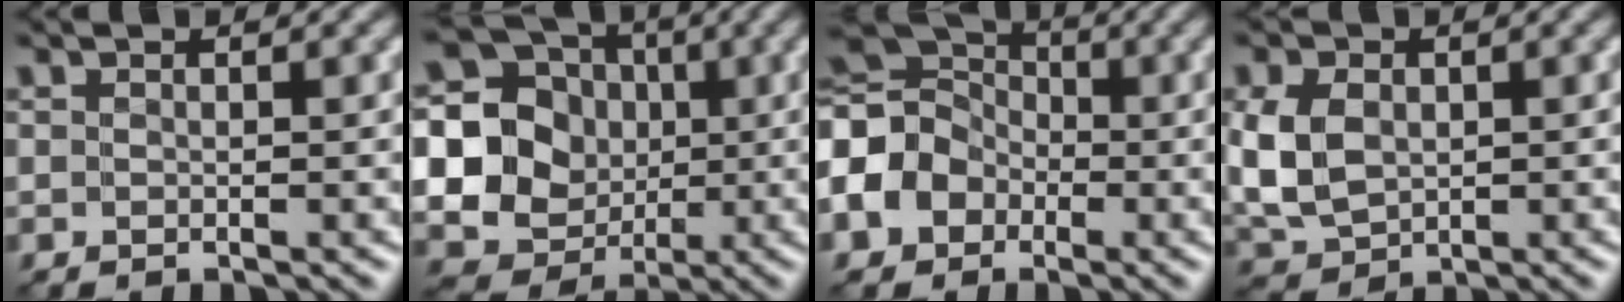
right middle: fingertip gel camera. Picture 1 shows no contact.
{"total": 16.6, "force": [0.9, 15.9, 4.7], "torque": [-0.128, 0.009, -0.004]}
{"total": 8.0, "force": [-1.5, 6.8, 4.0], "torque": [-0.087, 0.007, -0.048]}
{"total": 5.7, "force": [0.5, 4.4, 3.6], "torque": [-0.103, -0.001, 0.016]}